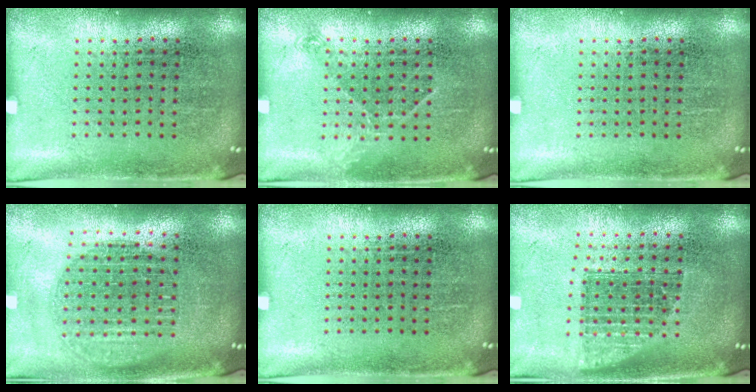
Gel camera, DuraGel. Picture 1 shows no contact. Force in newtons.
{"total": 0.9, "press": 0.8, "slide": 0.5}
{"total": 0.0}
{"total": 1.7, "press": 1.5, "slide": 0.9}
{"total": 0.0}
{"total": 1.4, "press": 1.1, "slide": 0.8}